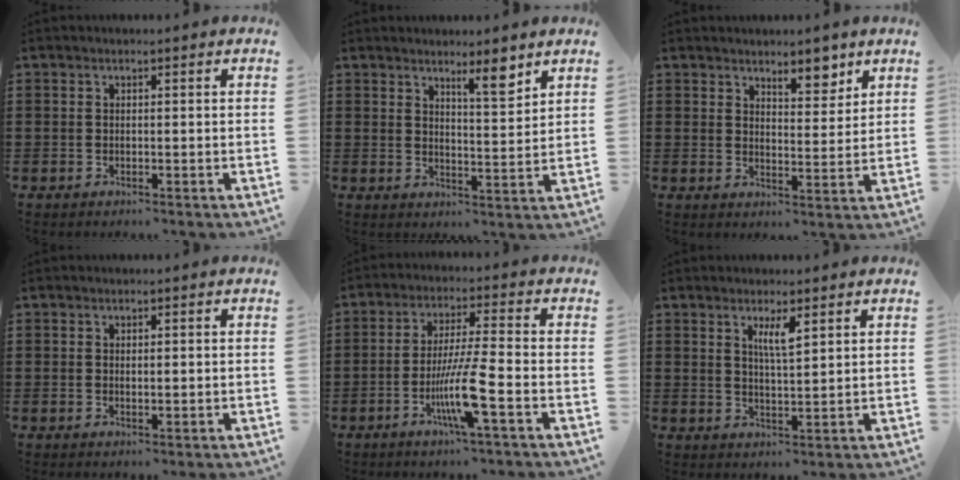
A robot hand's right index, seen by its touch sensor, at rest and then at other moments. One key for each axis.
{"total": 5.4, "fx": 4.3, "fy": 0.7, "fz": 3.1, "tx": -0.046, "ty": -0.016, "tz": 0.070}
{"total": 5.0, "fx": 4.1, "fy": 1.9, "fz": 2.1, "tx": -0.027, "ty": -0.010, "tz": 0.069}
{"total": 0.7, "fx": 0.3, "fy": 0.4, "fz": 0.5, "tx": -0.011, "ty": 0.003, "tz": 0.005}
{"total": 8.9, "fx": -3.5, "fy": 0.2, "fz": 8.2, "tx": -0.161, "ty": -0.016, "tz": -0.067}
{"total": 3.7, "fx": 1.9, "fy": 0.8, "fz": 3.0, "tx": -0.064, "ty": 0.004, "tz": 0.031}